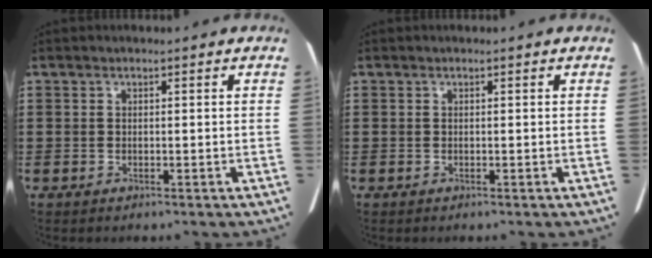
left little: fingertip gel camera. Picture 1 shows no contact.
{"total": 0.0}